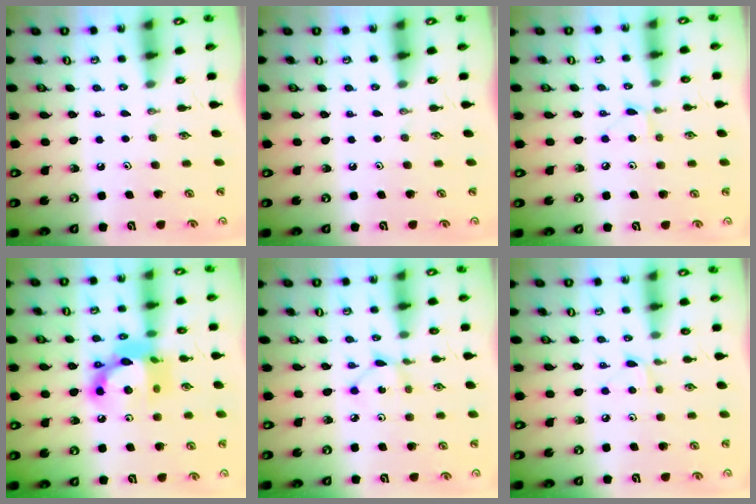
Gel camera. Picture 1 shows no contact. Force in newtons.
{"total": 0.0}
{"total": 4.9, "press": 4.8, "slide": 0.5}
{"total": 14.4, "press": 14.4, "slide": 1.1}
{"total": 2.9, "press": 2.9, "slide": 0.2}
{"total": 4.4, "press": 4.3, "slide": 0.5}